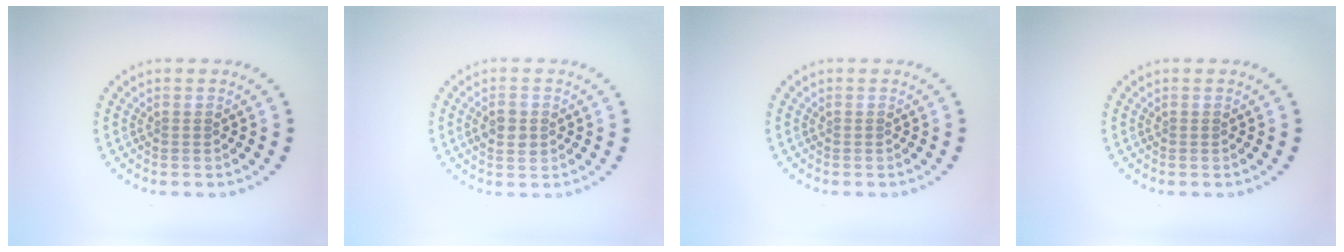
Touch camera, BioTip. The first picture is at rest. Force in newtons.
{"total": 2.1, "press": 2.1, "slide": 0.2}
{"total": 0.0}
{"total": 0.0}